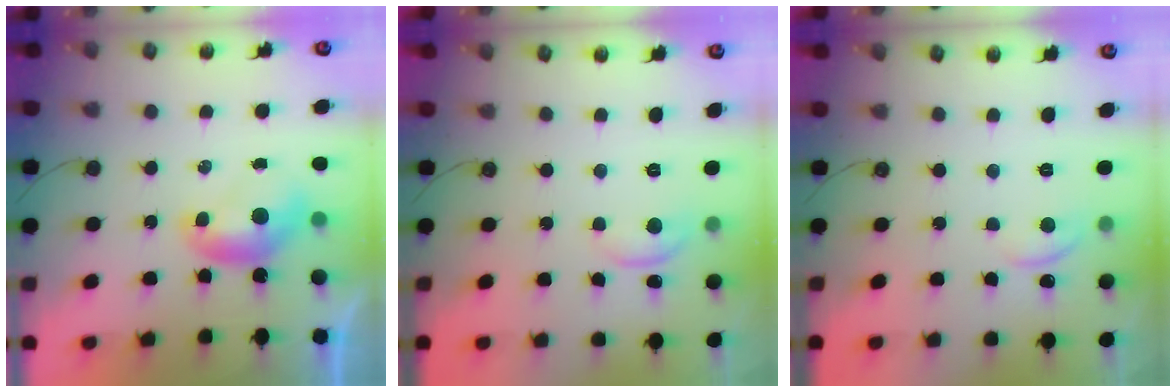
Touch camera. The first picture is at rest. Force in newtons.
{"total": 1.4, "press": 1.4, "slide": 0.4}
{"total": 0.5, "press": 0.0, "slide": 0.5}